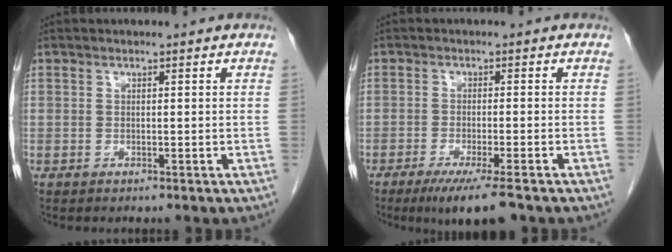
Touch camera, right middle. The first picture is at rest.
{"total": 7.2, "force": [-5.2, 0.3, 5.1], "torque": [-0.075, -0.017, -0.080]}